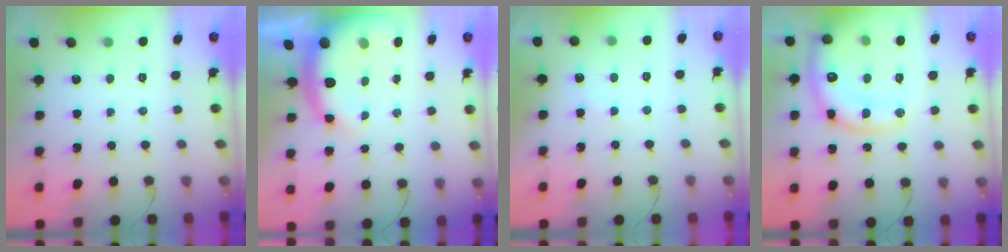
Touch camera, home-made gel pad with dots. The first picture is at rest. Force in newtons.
{"total": 11.7, "press": 11.5, "slide": 2.3}
{"total": 5.8, "press": 5.7, "slide": 1.0}
{"total": 18.4, "press": 18.2, "slide": 2.7}